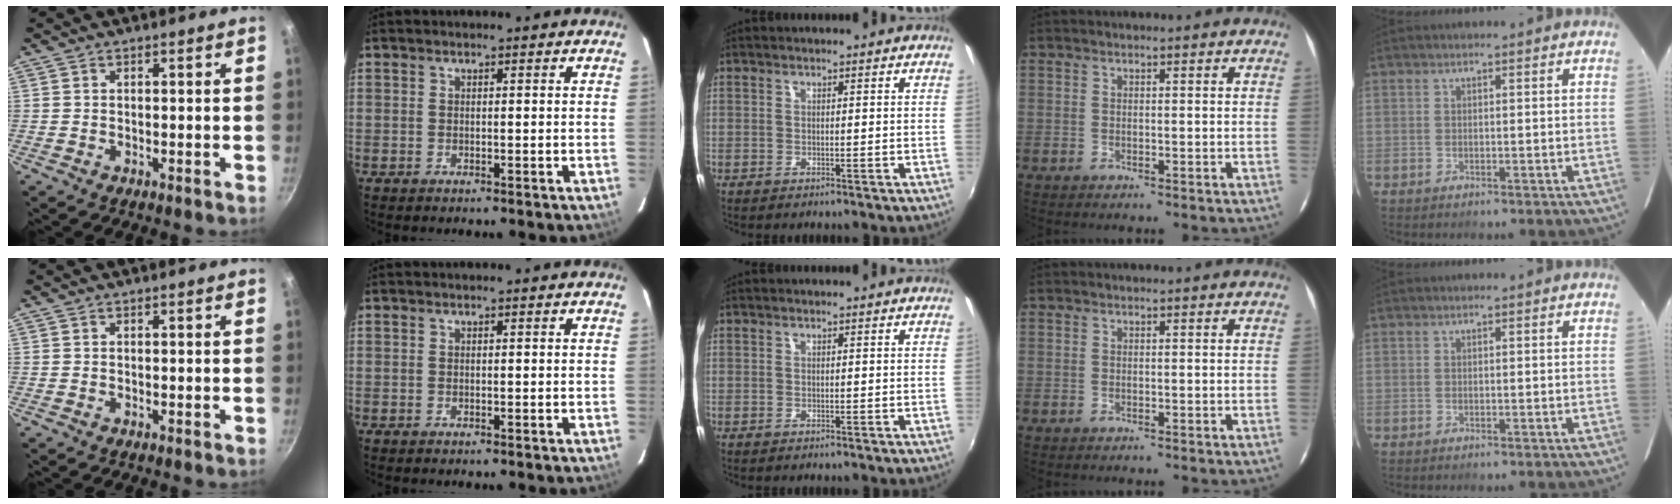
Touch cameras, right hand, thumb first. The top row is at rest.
{}